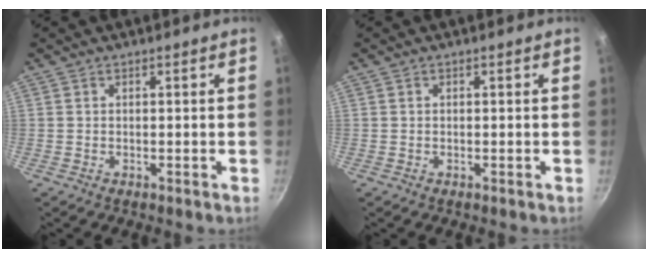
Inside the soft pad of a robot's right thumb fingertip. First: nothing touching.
{"total": 0.0}